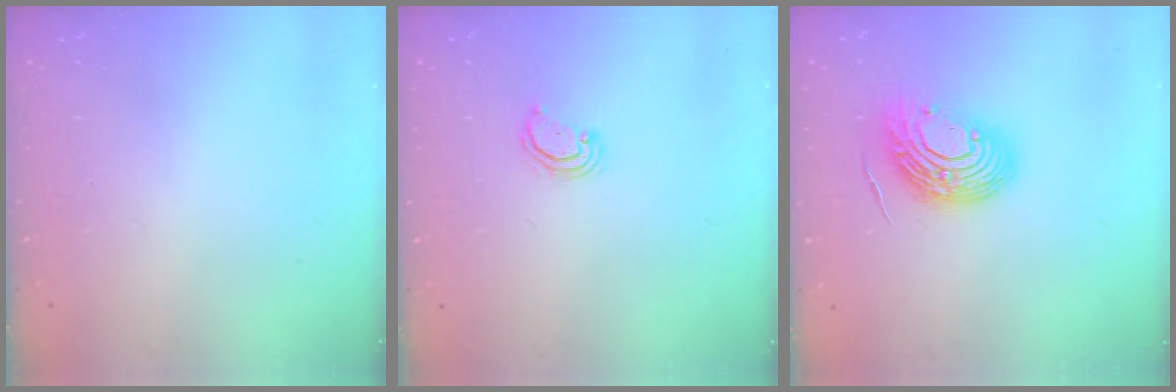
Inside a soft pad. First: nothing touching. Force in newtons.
{"total": 2.8, "press": 2.8, "slide": 0.2}
{"total": 13.6, "press": 13.4, "slide": 2.2}